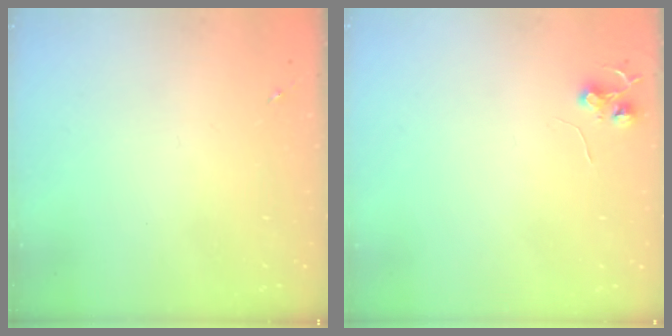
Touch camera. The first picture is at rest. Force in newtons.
{"total": 6.0, "press": 6.0, "slide": 0.5}